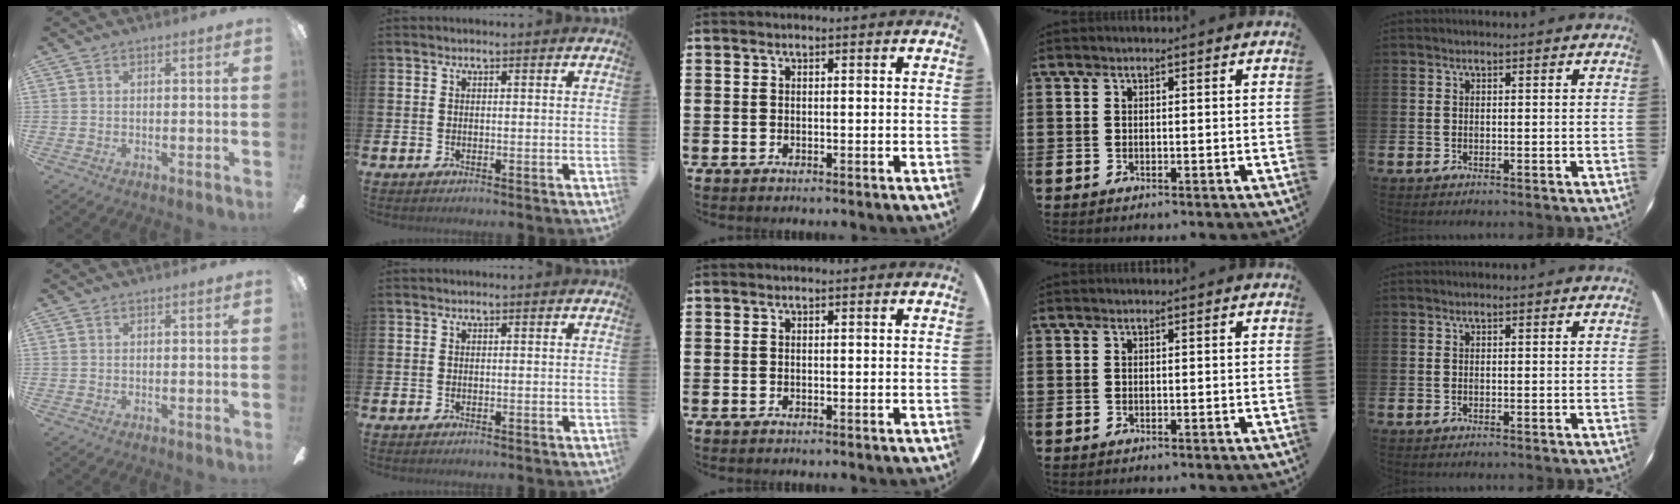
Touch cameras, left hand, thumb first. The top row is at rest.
{}